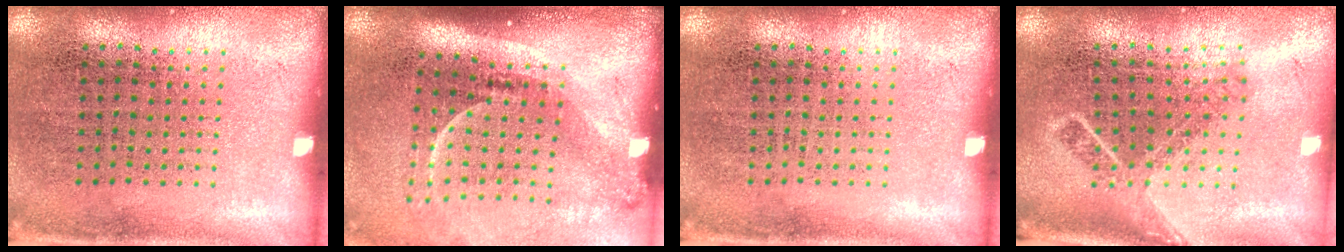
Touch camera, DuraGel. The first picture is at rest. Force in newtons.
{"total": 2.3, "press": 1.5, "slide": 1.7}
{"total": 0.0}
{"total": 1.8, "press": 1.4, "slide": 1.2}